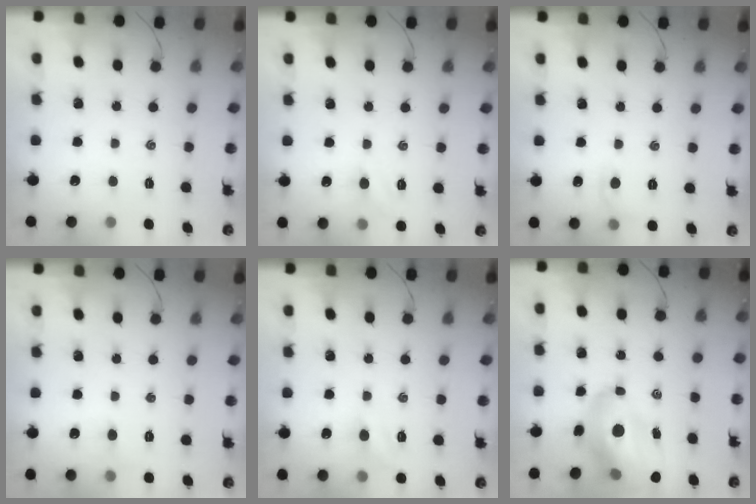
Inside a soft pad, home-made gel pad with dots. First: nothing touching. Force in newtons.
{"total": 5.6, "press": 5.4, "slide": 1.5}
{"total": 5.9, "press": 5.7, "slide": 1.5}
{"total": 3.0, "press": 2.8, "slide": 1.0}
{"total": 6.0, "press": 5.8, "slide": 1.5}
{"total": 15.0, "press": 14.3, "slide": 4.2}